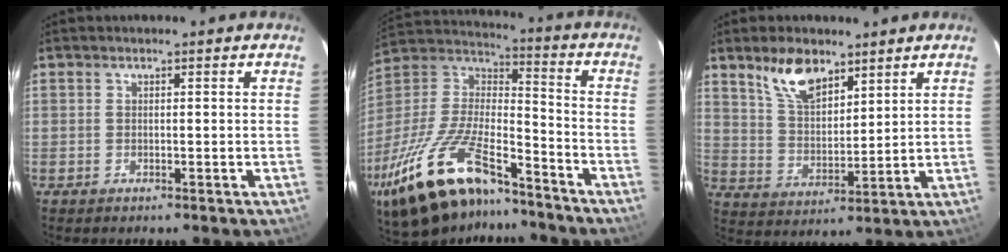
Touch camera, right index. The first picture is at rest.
{"total": 27.8, "force": [-19.0, 9.9, 17.7], "torque": [-0.364, -0.026, -0.322]}
{"total": 9.8, "force": [6.6, 4.5, 5.6], "torque": [-0.099, 0.012, 0.132]}